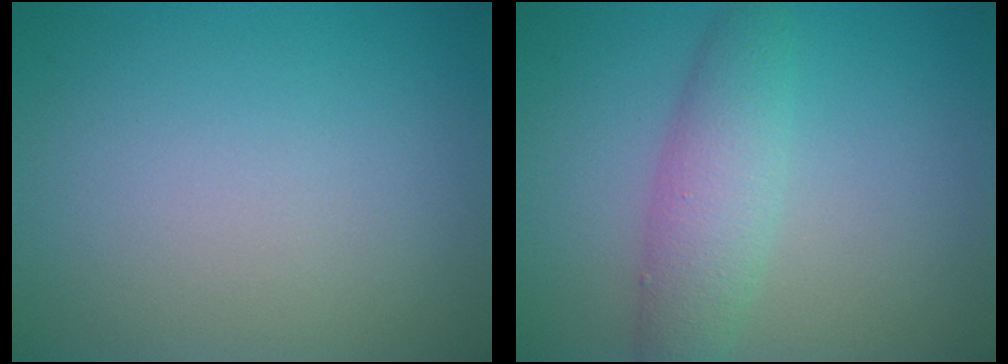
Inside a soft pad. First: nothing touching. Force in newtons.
{"total": 3.9, "press": 3.9, "slide": 0.0}